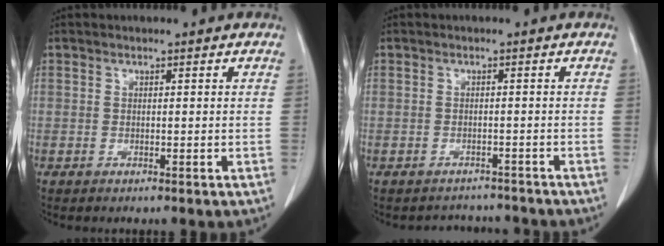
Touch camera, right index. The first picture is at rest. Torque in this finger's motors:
{"motor_torque": [-0.13, -0.08, -0.14, -0.08]}